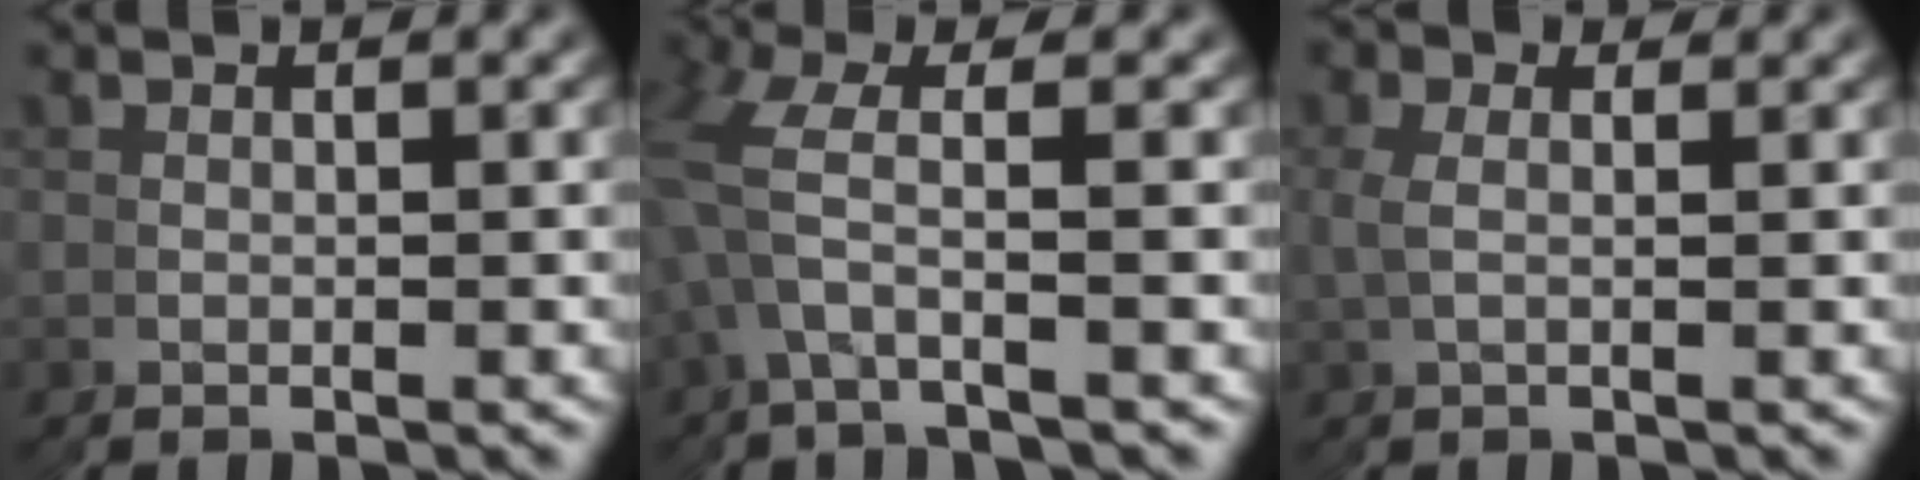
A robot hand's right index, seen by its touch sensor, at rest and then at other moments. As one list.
[{"total": 2.3, "force": [1.5, 0.8, 1.6], "torque": [-0.061, 0.012, 0.029]}, {"total": 1.1, "force": [1.0, -0.1, -0.4], "torque": [0.001, 0.007, 0.013]}]